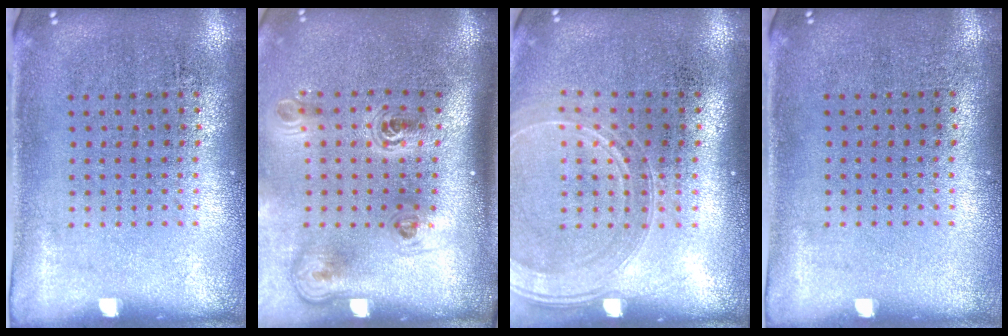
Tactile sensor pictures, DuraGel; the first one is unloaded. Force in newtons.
{"total": 2.3, "press": 1.5, "slide": 1.7}
{"total": 1.7, "press": 1.6, "slide": 0.6}
{"total": 0.0}